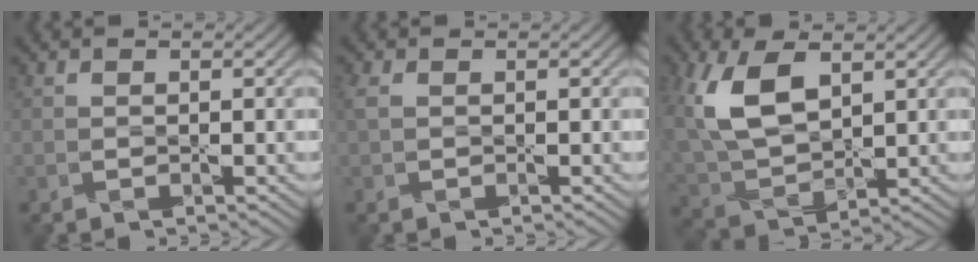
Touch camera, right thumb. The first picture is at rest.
{"total": 1.3, "force": [0.3, 0.8, 1.0], "torque": [-0.031, 0.005, 0.006]}
{"total": 11.4, "force": [3.9, 6.0, 8.8], "torque": [-0.218, 0.010, 0.073]}